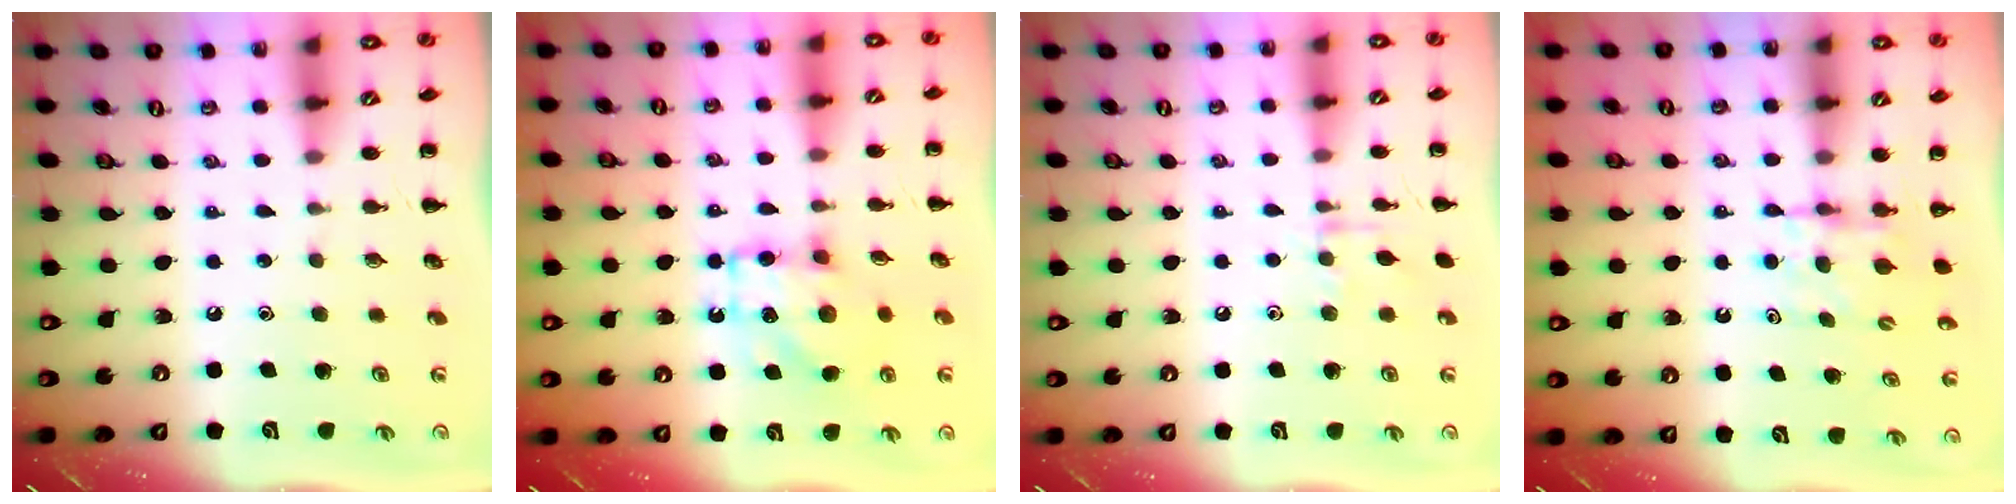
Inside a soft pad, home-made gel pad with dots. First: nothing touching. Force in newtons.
{"total": 10.9, "press": 10.8, "slide": 1.3}
{"total": 6.5, "press": 6.5, "slide": 1.1}
{"total": 5.3, "press": 5.3, "slide": 0.3}